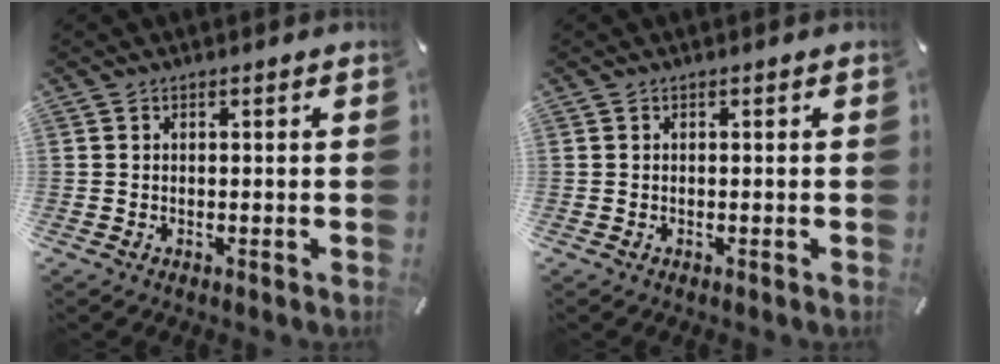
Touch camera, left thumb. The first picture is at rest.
{"total": 0.0}